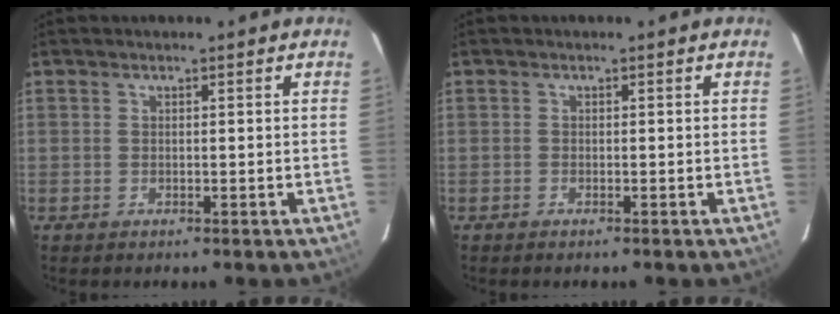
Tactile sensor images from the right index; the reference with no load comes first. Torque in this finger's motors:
{"motor_torque": [0.00, -0.14, 0.02, -0.02]}